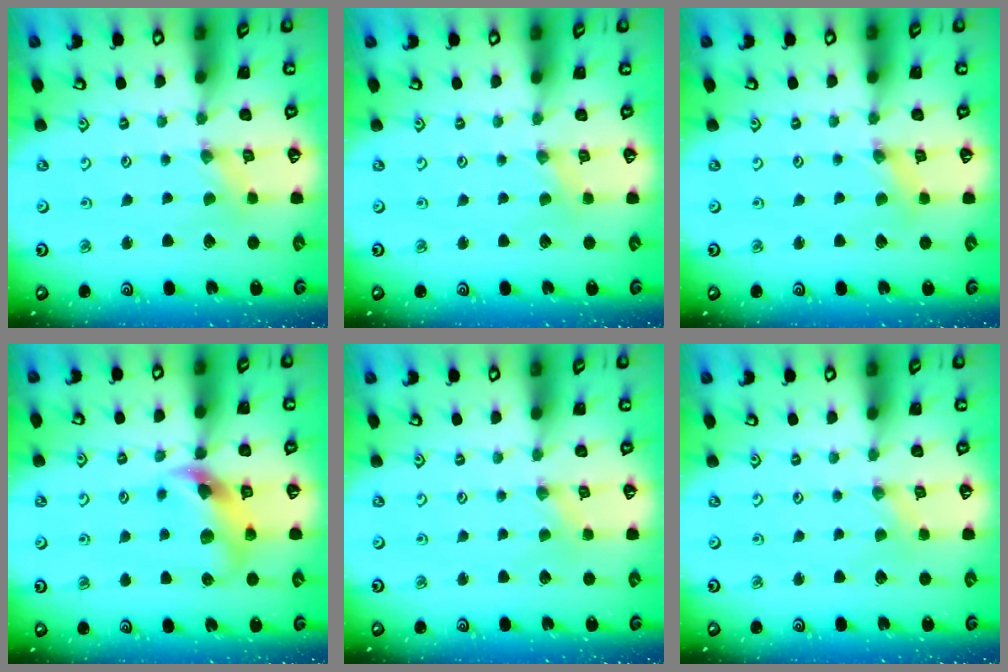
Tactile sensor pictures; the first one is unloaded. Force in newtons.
{"total": 0.0}
{"total": 1.1, "press": 1.1, "slide": 0.2}
{"total": 10.0, "press": 9.9, "slide": 1.6}
{"total": 0.5, "press": 0.5, "slide": 0.1}
{"total": 0.5, "press": 0.5, "slide": 0.1}